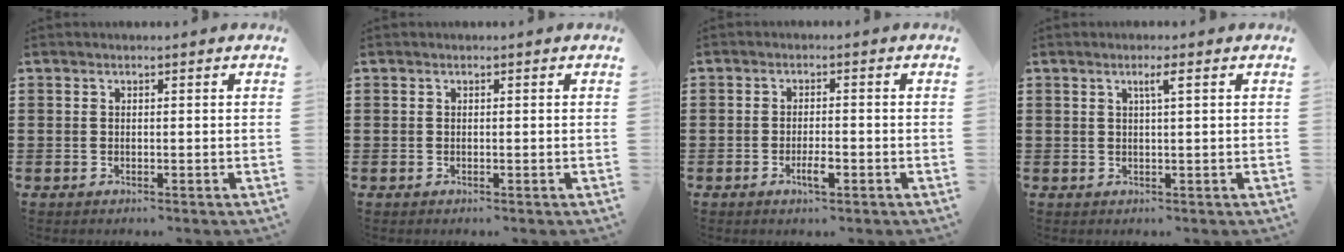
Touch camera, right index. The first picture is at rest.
{"total": 0.0}
{"total": 3.1, "force": [-1.4, 0.7, 2.6], "torque": [-0.053, -0.001, -0.027]}
{"total": 1.9, "force": [0.7, 0.0, 1.7], "torque": [-0.034, 0.001, 0.010]}